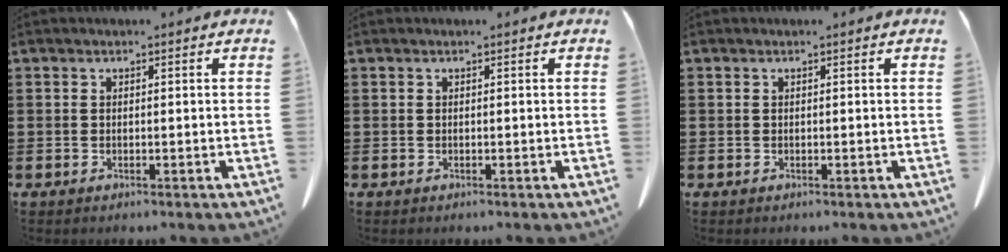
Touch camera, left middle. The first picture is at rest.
{"total": 0.0}
{"total": 0.0}